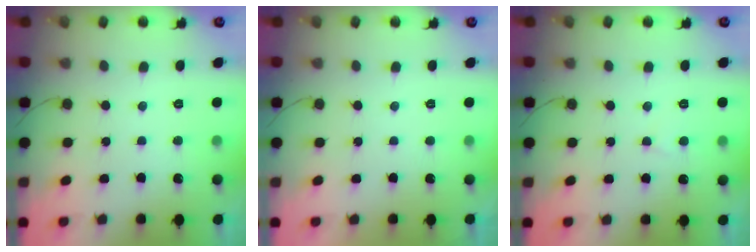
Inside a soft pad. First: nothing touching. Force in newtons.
{"total": 2.2, "press": 2.1, "slide": 0.4}
{"total": 2.5, "press": 2.4, "slide": 0.4}